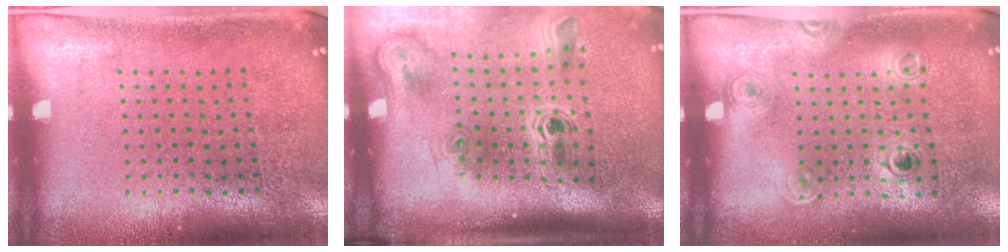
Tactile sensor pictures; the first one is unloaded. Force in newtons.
{"total": 2.3, "press": 1.4, "slide": 1.8}
{"total": 1.1, "press": 0.9, "slide": 0.7}